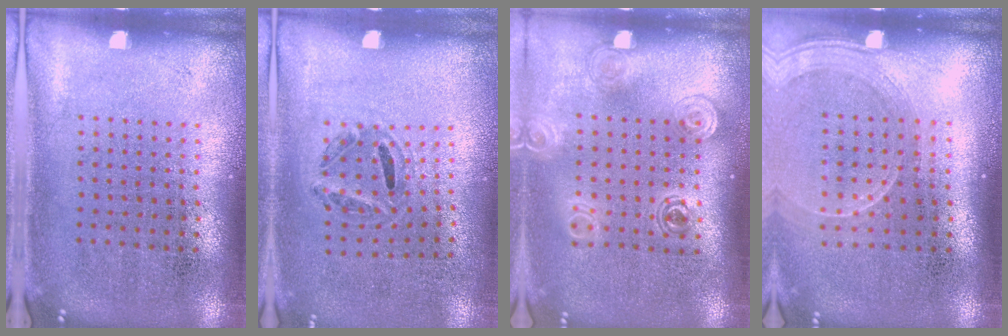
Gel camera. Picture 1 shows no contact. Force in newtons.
{"total": 1.2, "press": 0.8, "slide": 0.9}
{"total": 1.4, "press": 1.2, "slide": 0.8}
{"total": 1.7, "press": 1.5, "slide": 0.8}